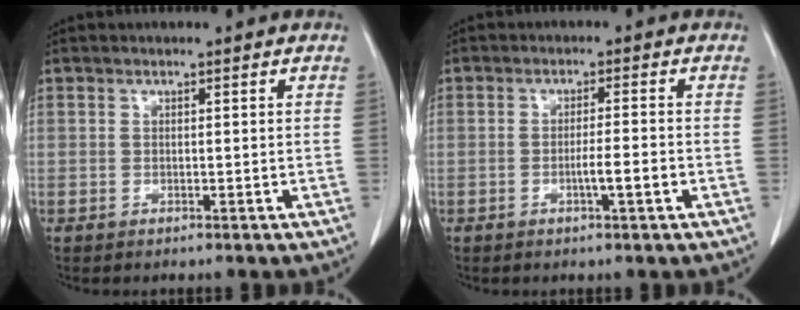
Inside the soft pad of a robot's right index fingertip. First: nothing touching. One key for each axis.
{"total": 3.4, "fx": -1.1, "fy": -0.1, "fz": 3.2, "tx": -0.055, "ty": -0.003, "tz": -0.019}